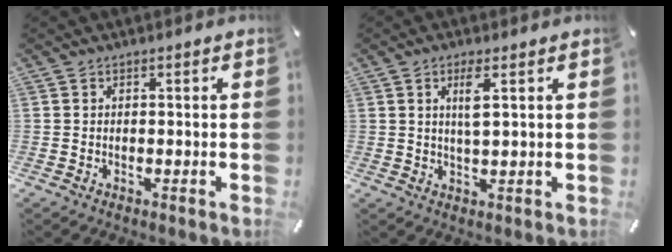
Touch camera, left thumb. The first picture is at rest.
{"total": 4.6, "force": [1.6, 1.0, 4.2], "torque": [-0.082, 0.001, 0.023]}